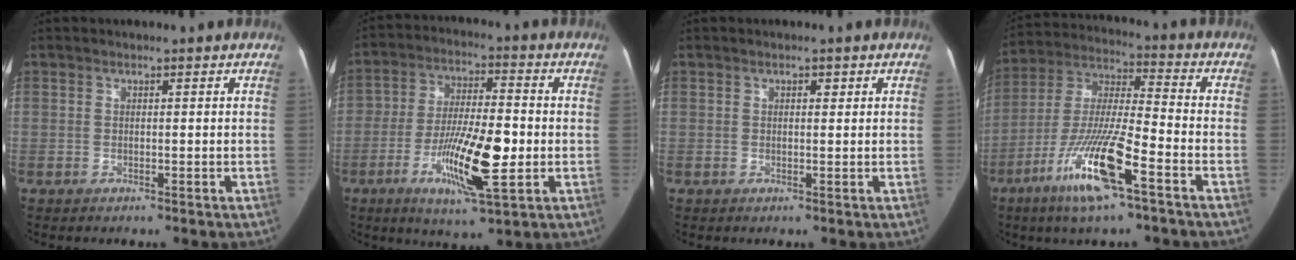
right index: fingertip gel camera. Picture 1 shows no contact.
{"total": 13.1, "force": [-3.4, 2.9, 12.3], "torque": [-0.221, -0.010, -0.060]}
{"total": 1.0, "force": [0.5, 0.5, 0.7], "torque": [-0.012, 0.001, 0.005]}
{"total": 14.9, "force": [-7.6, 1.2, 12.8], "torque": [-0.258, -0.021, -0.143]}